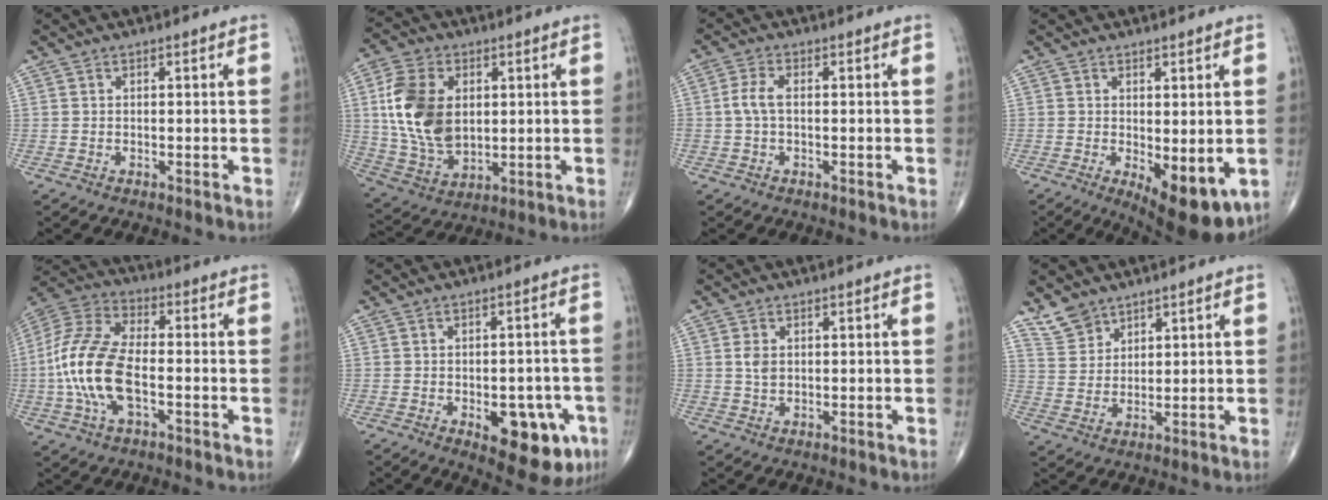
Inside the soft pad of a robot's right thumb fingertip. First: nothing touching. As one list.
[{"total": 15.5, "force": [2.5, 10.2, 11.4], "torque": [-0.206, -0.009, 0.054]}, {"total": 3.5, "force": [-0.1, 1.7, 3.1], "torque": [-0.074, 0.006, -0.006]}, {"total": 10.2, "force": [-2.4, 4.1, 9.0], "torque": [-0.109, -0.021, -0.021]}, {"total": 16.2, "force": [-3.0, 7.8, 13.9], "torque": [-0.304, 0.028, -0.059]}, {"total": 13.0, "force": [-5.1, 6.1, 10.2], "torque": [-0.100, 0.017, -0.054]}, {"total": 2.3, "force": [0.4, 1.6, 1.6], "torque": [-0.028, -0.002, 0.010]}, {"total": 5.1, "force": [4.2, 2.8, 1.0], "torque": [-0.004, -0.020, 0.088]}]